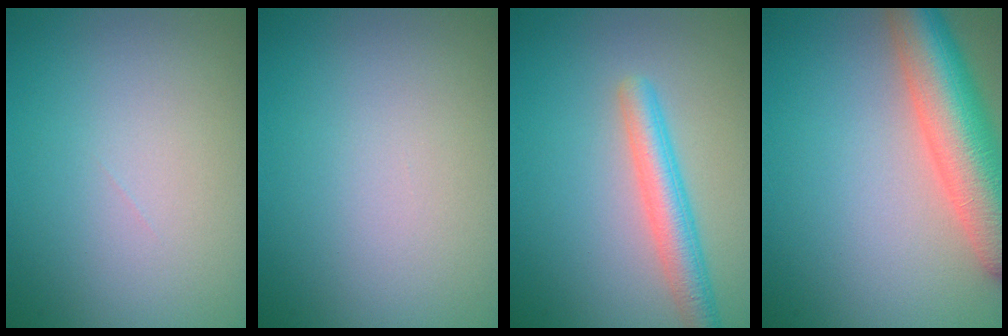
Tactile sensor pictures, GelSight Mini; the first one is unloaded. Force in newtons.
{"total": 0.0}
{"total": 3.5, "press": 3.5, "slide": 0.2}
{"total": 8.7, "press": 8.7, "slide": 0.5}